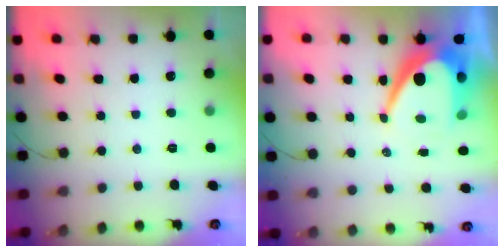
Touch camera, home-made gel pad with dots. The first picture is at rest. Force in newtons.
{"total": 13.6, "press": 13.5, "slide": 1.2}